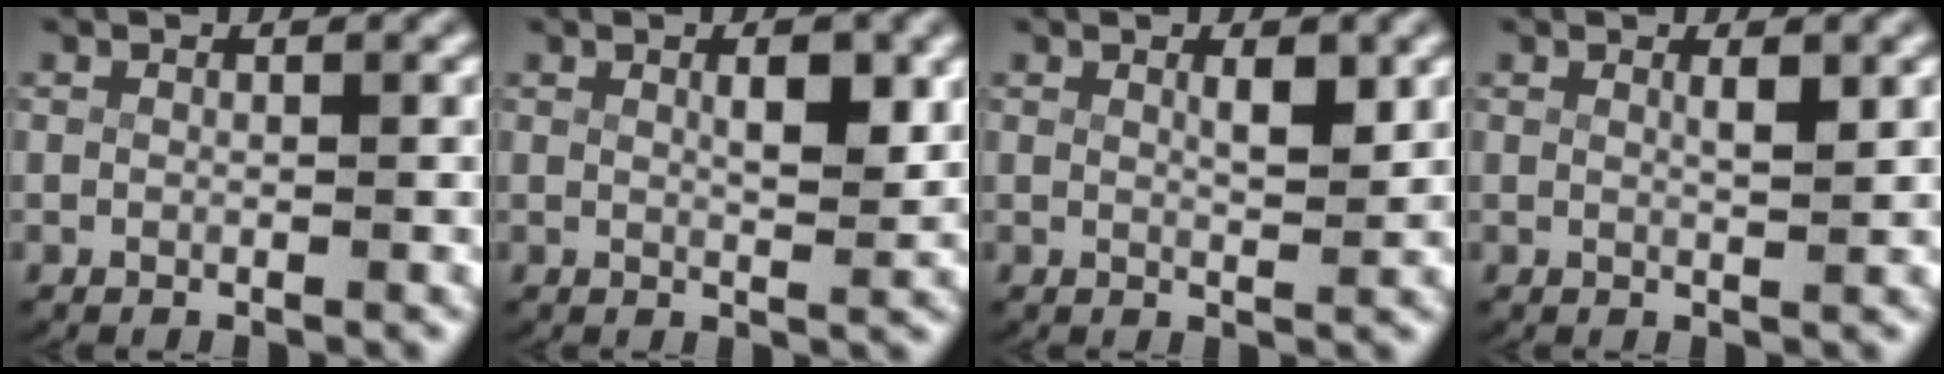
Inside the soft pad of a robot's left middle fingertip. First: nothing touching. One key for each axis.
{"total": 2.9, "fx": 0.9, "fy": 0.6, "fz": 2.7, "tx": -0.040, "ty": -0.009, "tz": 0.019}
{"total": 2.1, "fx": 0.9, "fy": 0.3, "fz": 1.9, "tx": -0.031, "ty": -0.012, "tz": 0.019}
{"total": 1.5, "fx": 0.7, "fy": -0.1, "fz": 1.4, "tx": -0.022, "ty": -0.011, "tz": 0.017}